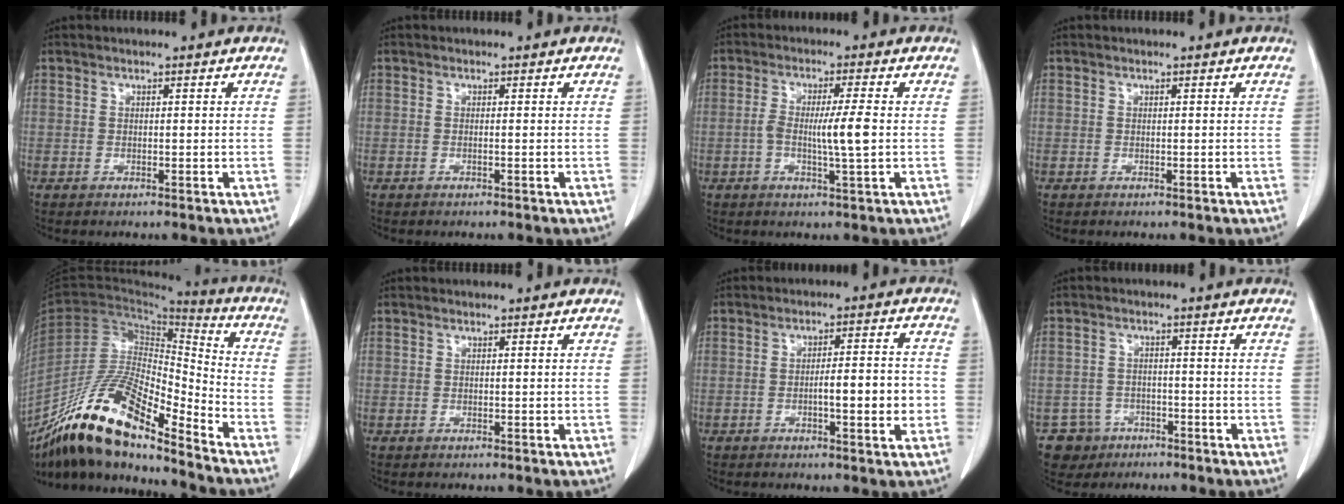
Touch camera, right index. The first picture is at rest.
{"total": 0.0}
{"total": 5.9, "force": [-0.5, 0.0, 5.9], "torque": [-0.110, 0.000, -0.009]}
{"total": 0.0}
{"total": 18.3, "force": [-14.0, 3.7, 11.2], "torque": [-0.210, 0.005, -0.257]}
{"total": 0.0}
{"total": 6.8, "force": [-1.4, 1.0, 6.6], "torque": [-0.100, 0.009, -0.019]}
{"total": 5.1, "force": [-2.8, 4.2, -0.3], "torque": [0.007, 0.011, -0.045]}